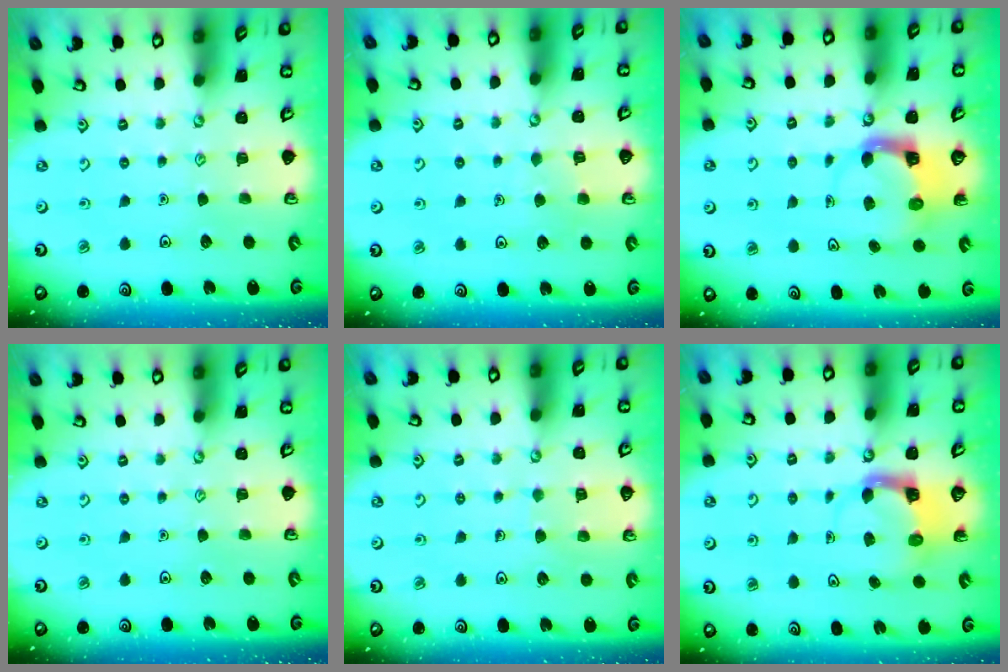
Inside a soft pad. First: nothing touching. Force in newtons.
{"total": 4.2, "press": 4.2, "slide": 0.3}
{"total": 3.9, "press": 3.8, "slide": 0.5}
{"total": 0.0}
{"total": 5.2, "press": 5.2, "slide": 0.4}
{"total": 3.8, "press": 3.8, "slide": 0.3}